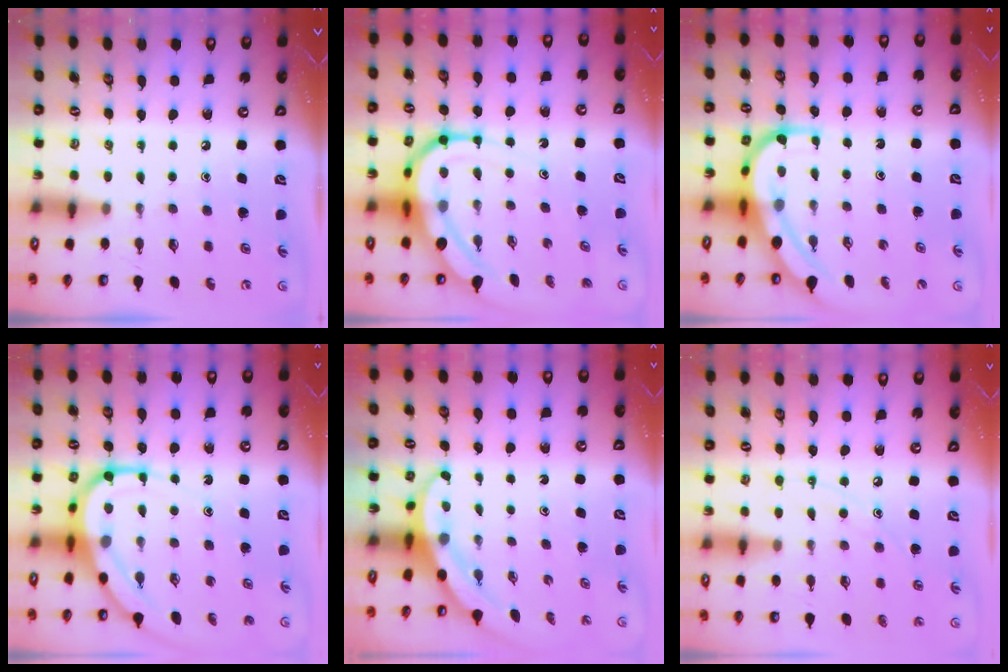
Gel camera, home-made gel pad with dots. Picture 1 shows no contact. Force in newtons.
{"total": 13.6, "press": 13.5, "slide": 1.3}
{"total": 9.0, "press": 9.0, "slide": 1.0}
{"total": 11.2, "press": 11.1, "slide": 1.1}
{"total": 3.4, "press": 3.4, "slide": 0.1}
{"total": 8.1, "press": 8.1, "slide": 0.7}